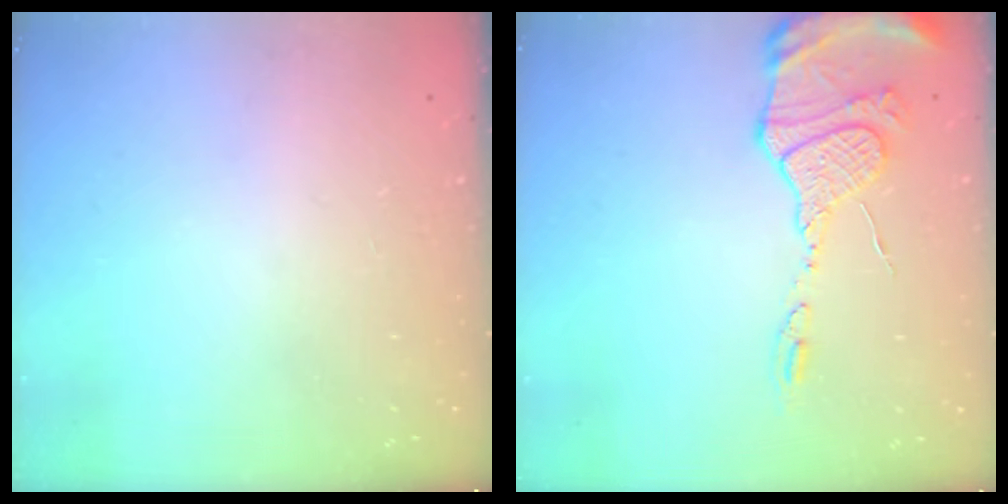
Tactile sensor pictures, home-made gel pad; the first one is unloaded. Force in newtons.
{"total": 13.6, "press": 13.5, "slide": 1.1}